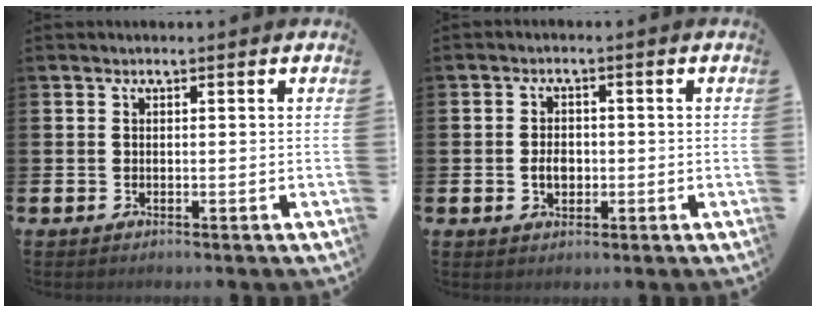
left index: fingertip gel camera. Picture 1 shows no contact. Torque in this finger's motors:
{"motor_torque": [0.08, 0.00, 0.05, 0.06]}